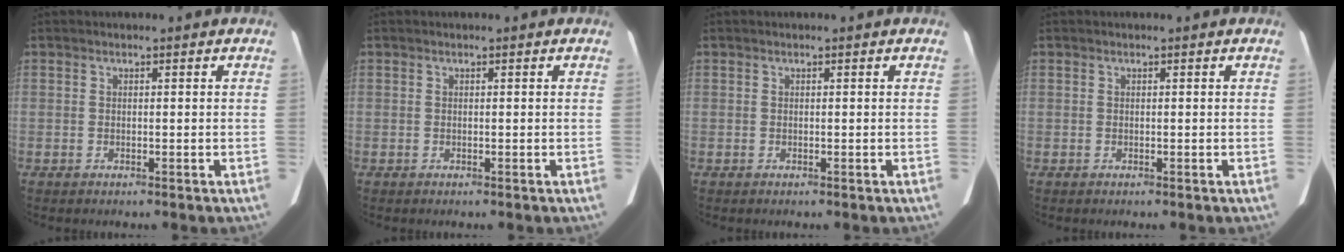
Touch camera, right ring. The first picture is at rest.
{"total": 0.0}
{"total": 0.0}
{"total": 0.0}